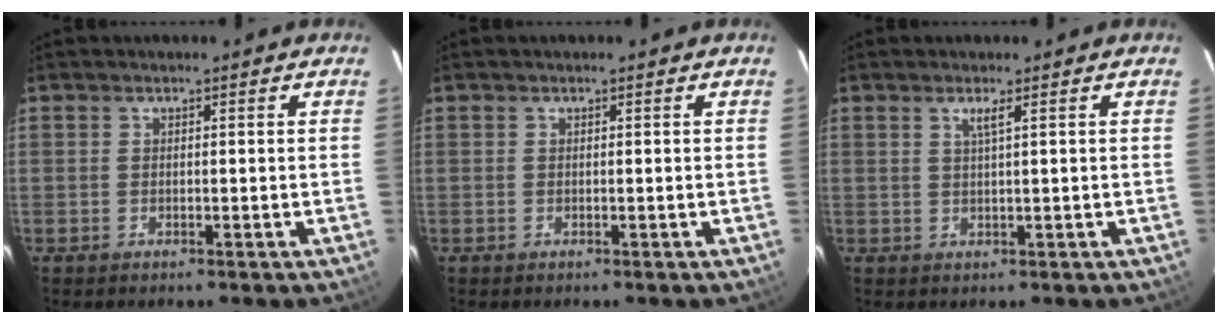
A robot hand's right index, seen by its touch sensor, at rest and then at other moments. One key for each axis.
{"total": 0.0}
{"total": 1.6, "fx": 0.8, "fy": -0.4, "fz": 1.4, "tx": -0.025, "ty": -0.002, "tz": 0.014}